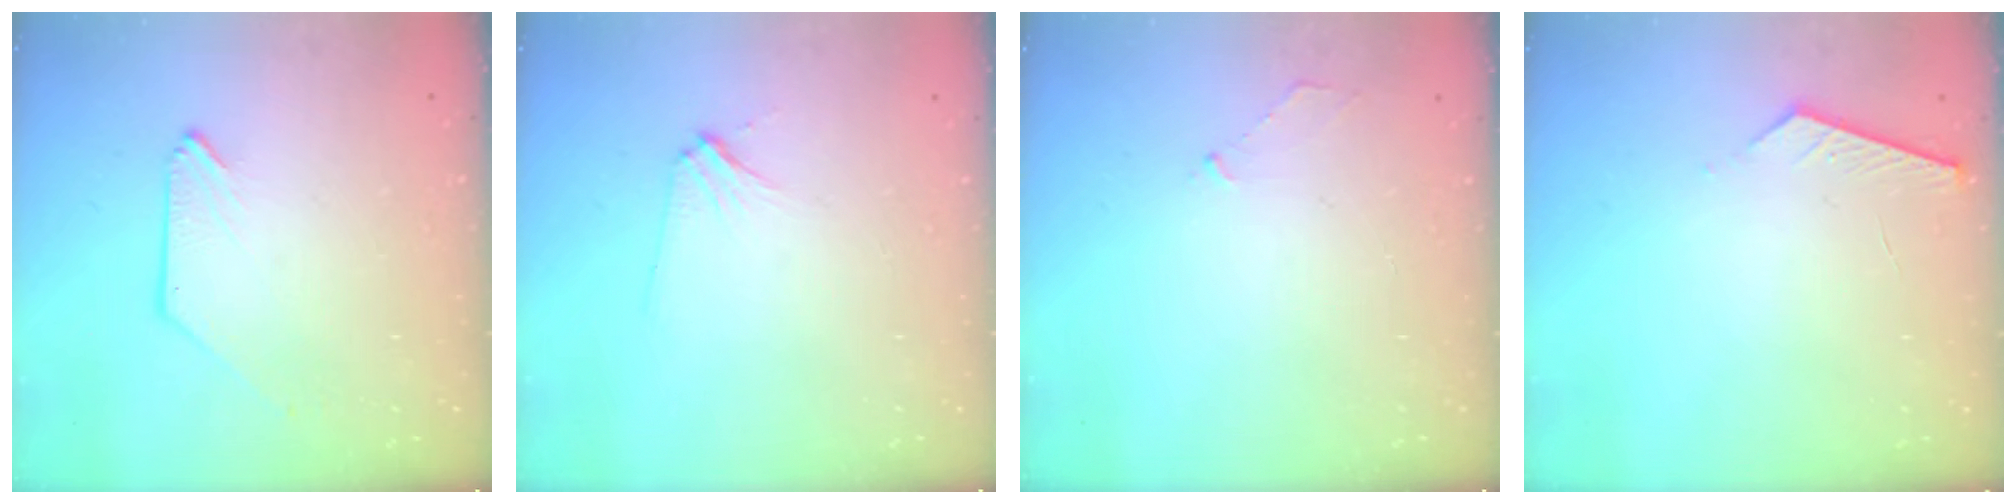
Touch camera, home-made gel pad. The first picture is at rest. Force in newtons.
{"total": 3.3, "press": 3.3, "slide": 0.5}
{"total": 2.2, "press": 2.1, "slide": 0.4}
{"total": 3.5, "press": 3.5, "slide": 0.4}